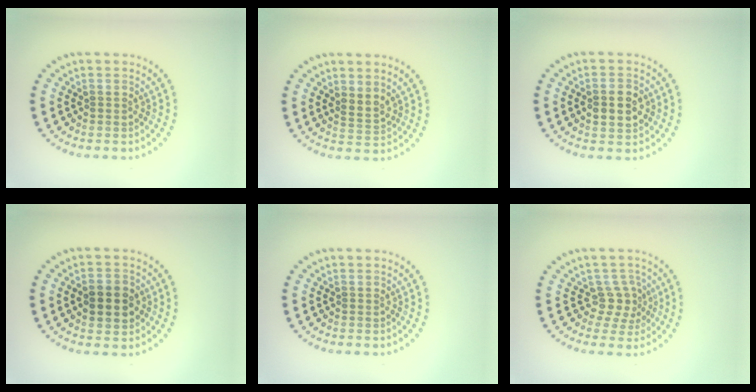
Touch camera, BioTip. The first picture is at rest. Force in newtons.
{"total": 1.7, "press": 1.4, "slide": 1.0}
{"total": 3.0, "press": 3.0, "slide": 0.1}
{"total": 3.7, "press": 3.7, "slide": 0.2}
{"total": 0.0}
{"total": 2.3, "press": 1.5, "slide": 1.6}